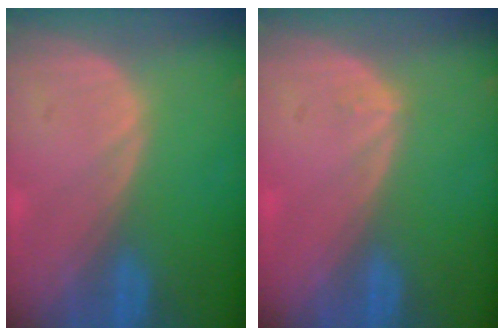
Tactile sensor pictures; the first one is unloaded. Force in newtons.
{"total": 0.6, "press": 0.4, "slide": 0.5}